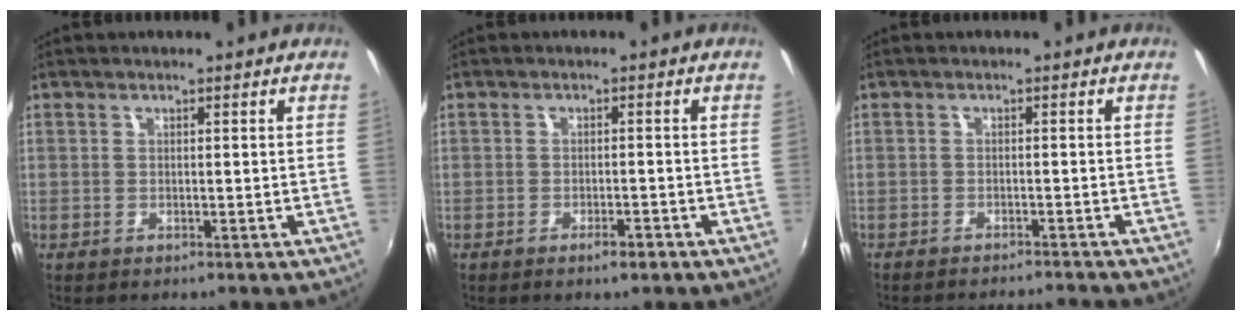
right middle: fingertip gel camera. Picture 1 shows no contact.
{"total": 2.0, "force": [-1.5, 0.5, 1.3], "torque": [-0.025, -0.002, -0.024]}
{"total": 5.7, "force": [-5.4, 0.1, 1.7], "torque": [-0.043, -0.009, -0.081]}